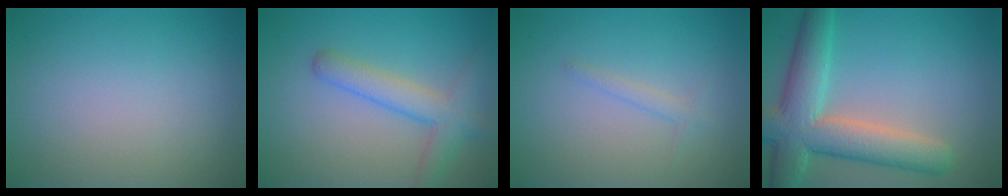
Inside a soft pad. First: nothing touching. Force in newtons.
{"total": 3.8, "press": 3.8, "slide": 0.2}
{"total": 1.0, "press": 1.0, "slide": 0.0}
{"total": 8.0, "press": 8.0, "slide": 0.5}